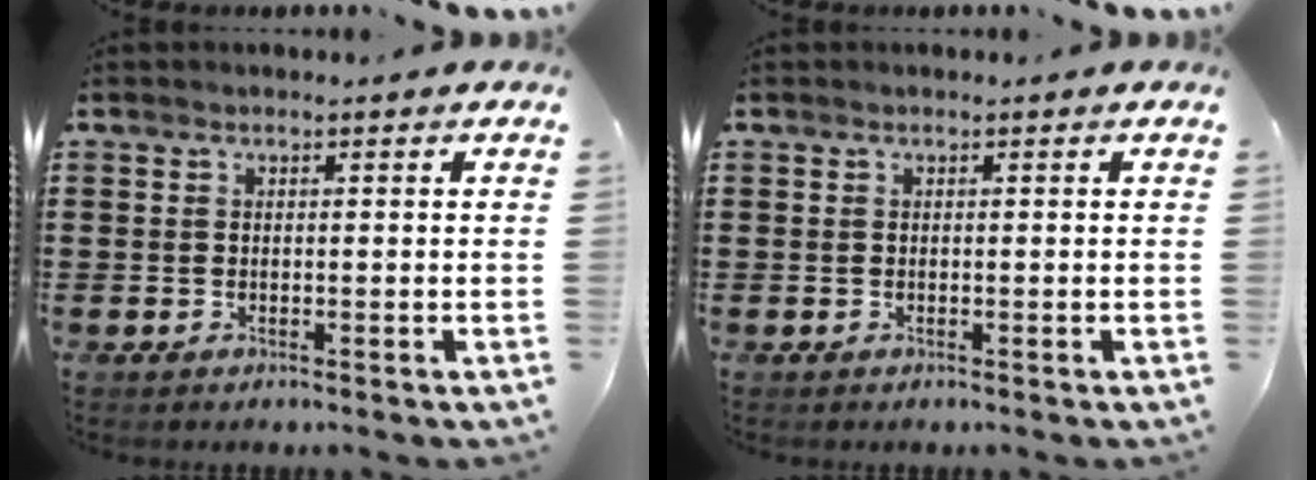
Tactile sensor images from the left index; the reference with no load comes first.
{"total": 0.0}